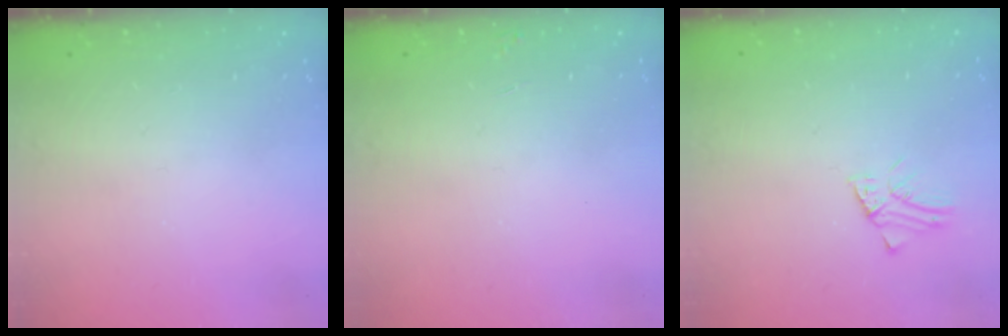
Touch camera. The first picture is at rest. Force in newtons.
{"total": 2.9, "press": 2.9, "slide": 0.4}
{"total": 1.2, "press": 1.2, "slide": 0.1}